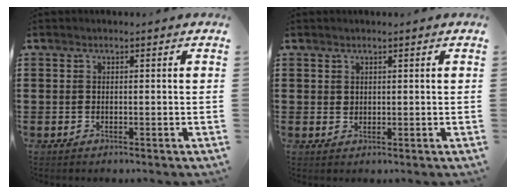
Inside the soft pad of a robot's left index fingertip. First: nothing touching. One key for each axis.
{"total": 1.0, "fx": 0.8, "fy": 0.7, "fz": 0.2, "tx": -0.007, "ty": 0.003, "tz": 0.015}